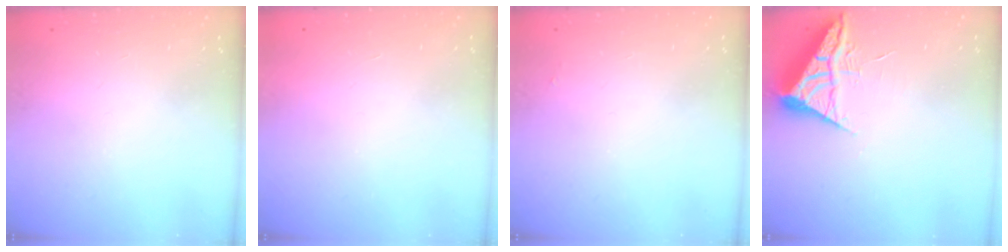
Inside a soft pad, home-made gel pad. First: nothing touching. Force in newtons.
{"total": 1.5, "press": 1.5, "slide": 0.1}
{"total": 1.9, "press": 1.9, "slide": 0.3}
{"total": 6.3, "press": 6.3, "slide": 0.9}